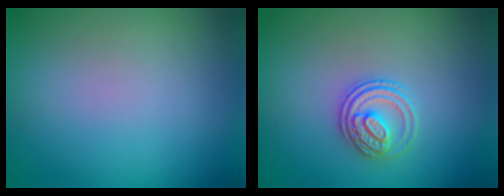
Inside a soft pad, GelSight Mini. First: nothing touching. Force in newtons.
{"total": 2.8, "press": 2.7, "slide": 1.0}